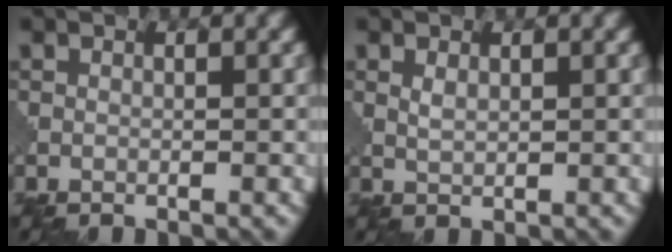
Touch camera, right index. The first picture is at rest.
{"total": 0.9, "force": [0.8, 0.4, 0.4], "torque": [-0.012, -0.003, 0.018]}